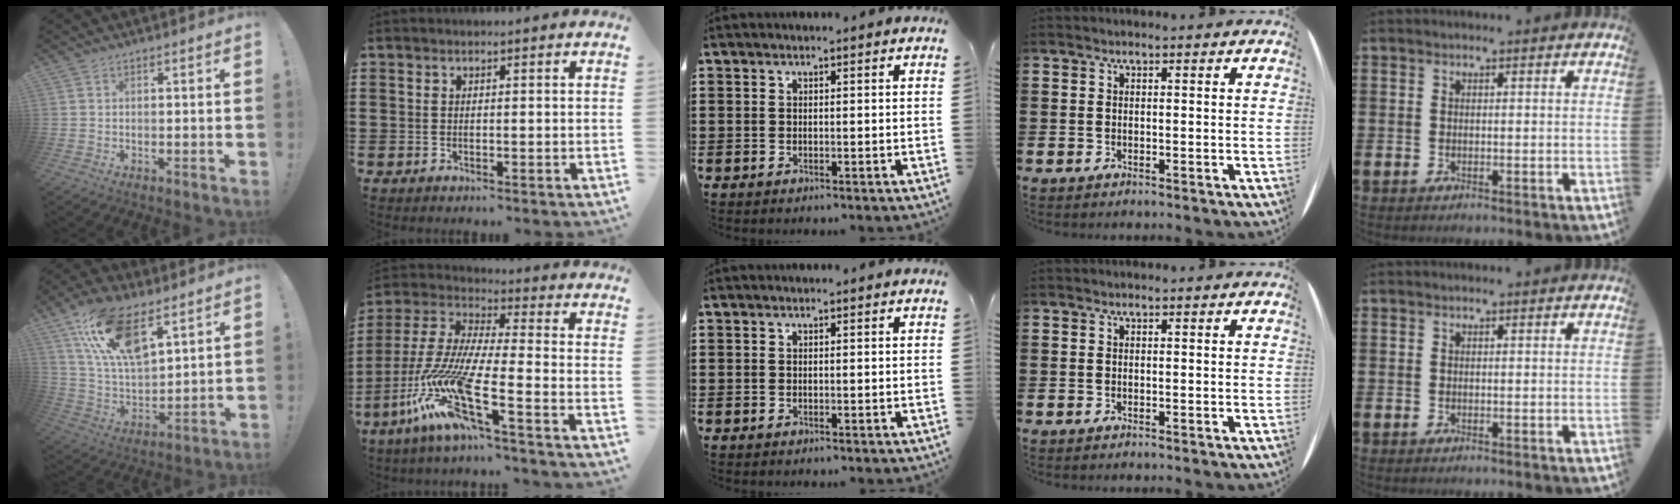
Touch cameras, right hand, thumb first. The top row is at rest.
{"thumb": {"total": 17.6, "force": [10.3, 7.6, 12.0], "torque": [-0.233, -0.047, 0.185]}, "index": {"total": 14.1, "force": [-8.4, 1.8, 11.1], "torque": [-0.262, -0.025, -0.170]}}